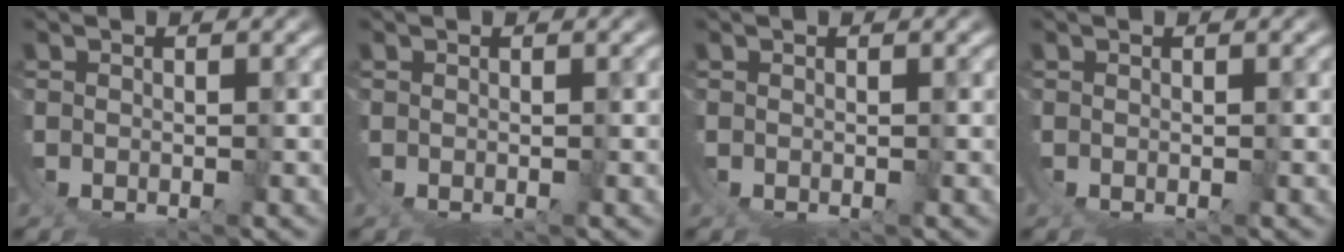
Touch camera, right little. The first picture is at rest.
{"total": 0.0}
{"total": 0.0}
{"total": 0.0}